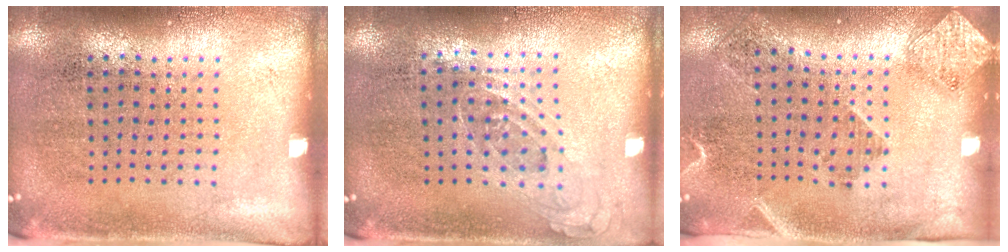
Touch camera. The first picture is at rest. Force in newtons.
{"total": 0.6, "press": 0.6, "slide": 0.3}
{"total": 1.8, "press": 1.4, "slide": 1.2}